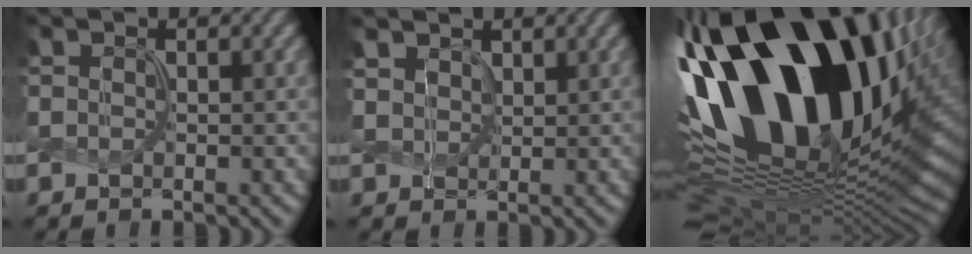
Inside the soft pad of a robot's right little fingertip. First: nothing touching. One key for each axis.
{"total": 2.5, "fx": 2.0, "fy": 1.3, "fz": 0.8, "tx": -0.032, "ty": -0.001, "tz": 0.046}
{"total": 21.1, "fx": 6.1, "fy": 10.6, "fz": 17.2, "tx": -0.312, "ty": 0.011, "tz": 0.101}